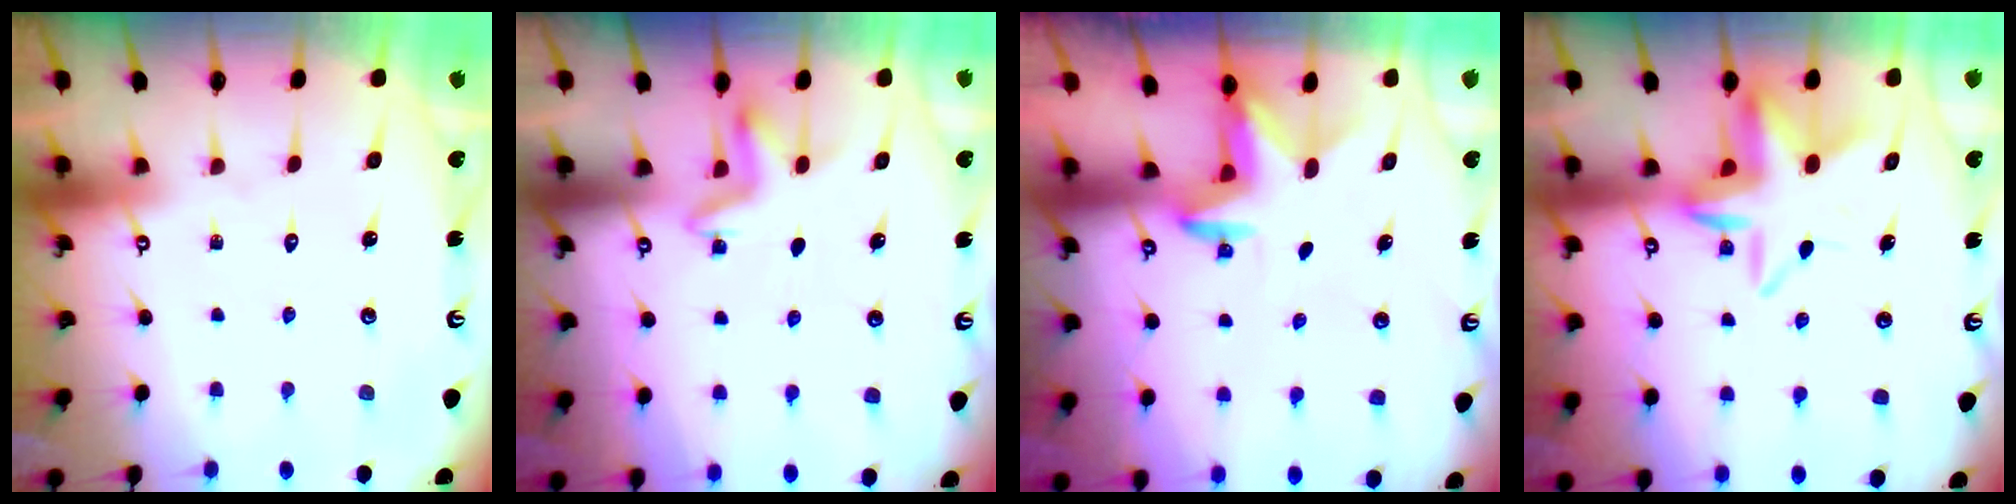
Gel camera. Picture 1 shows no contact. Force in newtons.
{"total": 3.8, "press": 3.7, "slide": 0.8}
{"total": 2.9, "press": 2.9, "slide": 0.5}
{"total": 9.2, "press": 8.8, "slide": 2.6}